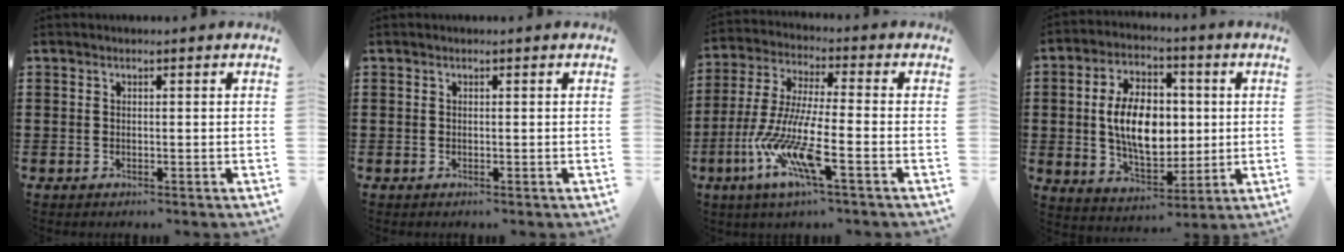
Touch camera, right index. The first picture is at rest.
{"total": 0.0}
{"total": 11.5, "force": [-5.5, 2.0, 9.9], "torque": [-0.236, -0.015, -0.114]}
{"total": 10.7, "force": [0.5, 6.6, 8.4], "torque": [-0.161, 0.006, 0.004]}